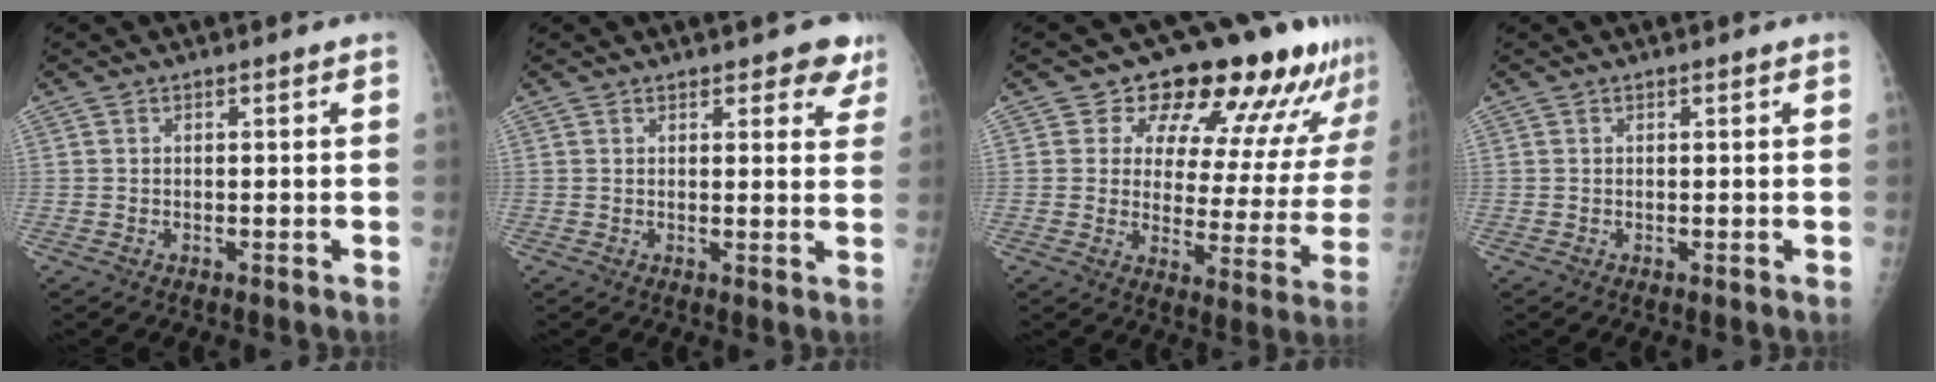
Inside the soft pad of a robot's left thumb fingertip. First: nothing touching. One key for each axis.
{"total": 5.2, "fx": 4.0, "fy": 2.4, "fz": 2.3, "tx": 0.013, "ty": -0.018, "tz": 0.040}
{"total": 18.6, "fx": 13.9, "fy": 8.1, "fz": 9.3, "tx": -0.065, "ty": -0.073, "tz": 0.167}
{"total": 0.0}